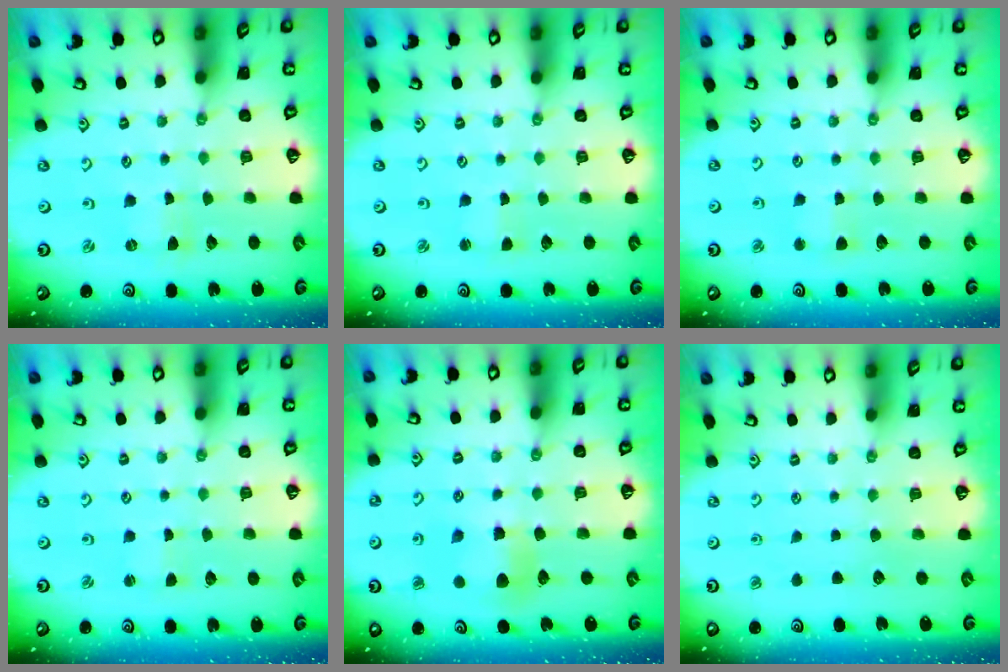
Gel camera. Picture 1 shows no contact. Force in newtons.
{"total": 1.4, "press": 1.3, "slide": 0.2}
{"total": 3.4, "press": 3.4, "slide": 0.3}
{"total": 0.0}
{"total": 6.4, "press": 6.4, "slide": 0.5}
{"total": 0.0}